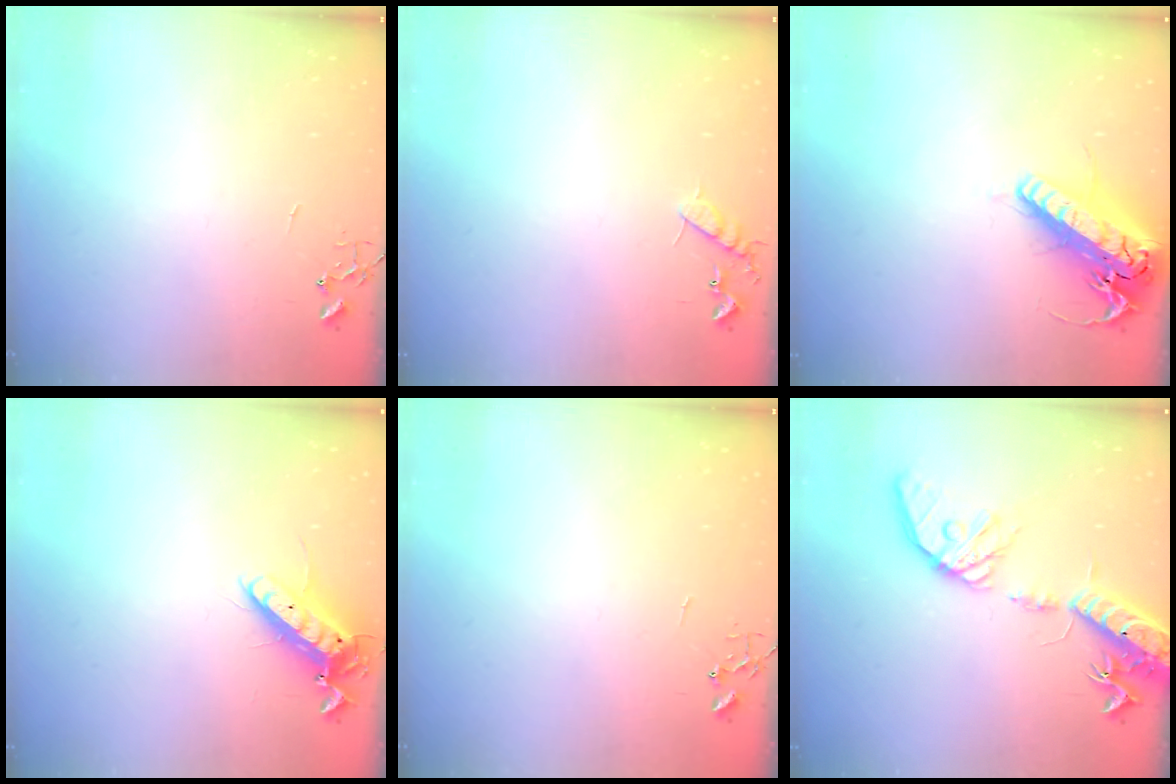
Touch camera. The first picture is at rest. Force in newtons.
{"total": 7.6, "press": 7.6, "slide": 0.4}
{"total": 21.0, "press": 20.7, "slide": 3.7}
{"total": 12.2, "press": 12.0, "slide": 2.3}
{"total": 0.0}
{"total": 19.4, "press": 19.1, "slide": 3.3}